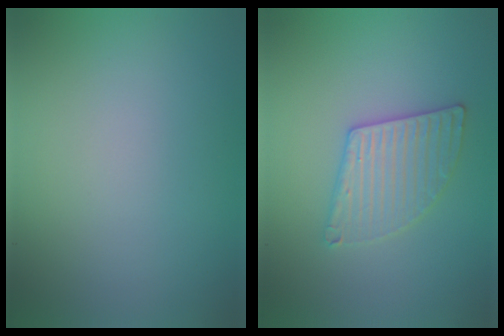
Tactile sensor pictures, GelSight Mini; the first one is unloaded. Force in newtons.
{"total": 3.0, "press": 3.0, "slide": 0.2}